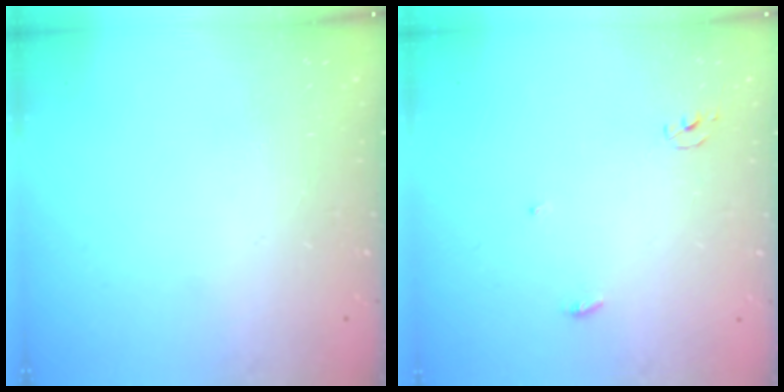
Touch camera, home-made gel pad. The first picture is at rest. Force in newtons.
{"total": 2.3, "press": 2.3, "slide": 0.1}